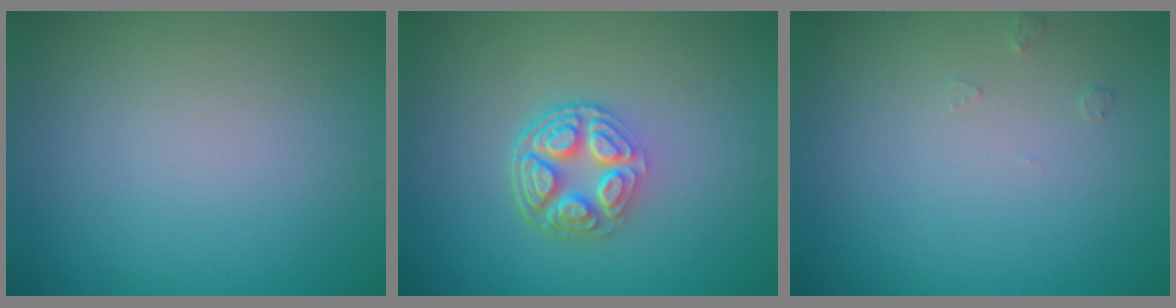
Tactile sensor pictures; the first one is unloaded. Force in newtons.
{"total": 5.2, "press": 3.8, "slide": 3.5}
{"total": 0.6, "press": 0.6, "slide": 0.1}